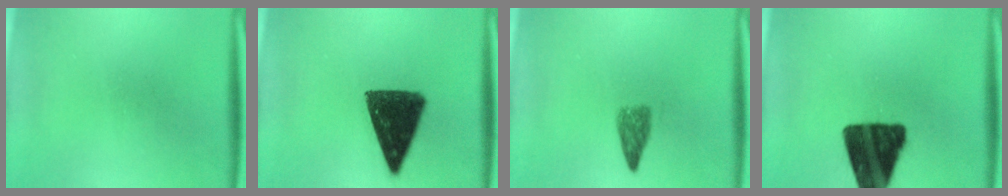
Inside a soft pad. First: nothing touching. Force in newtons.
{"total": 12.4}
{"total": 2.3}
{"total": 16.7}